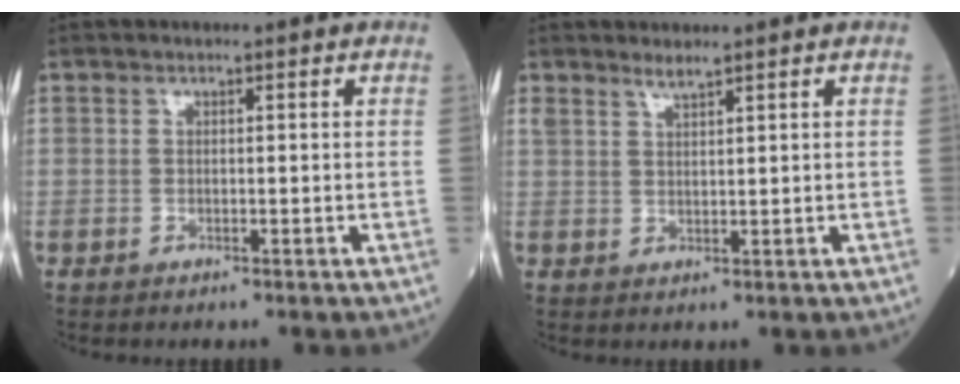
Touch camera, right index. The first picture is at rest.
{"total": 2.7, "force": [2.3, 0.8, 1.3], "torque": [-0.037, 0.010, 0.051]}